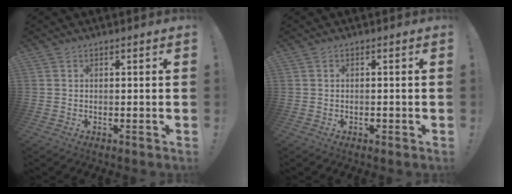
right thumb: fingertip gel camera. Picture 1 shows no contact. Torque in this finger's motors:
{"motor_torque": [0.12, -0.04, -0.08, -0.12, 0.05]}